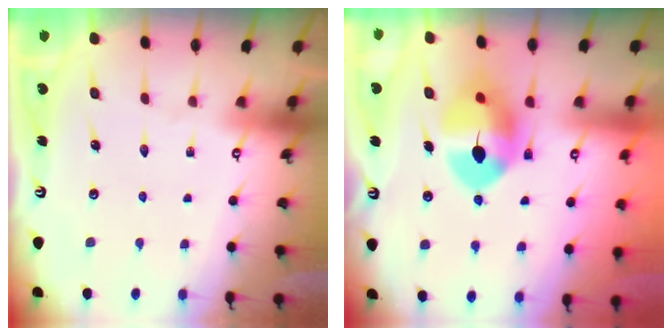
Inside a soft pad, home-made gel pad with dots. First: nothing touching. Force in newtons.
{"total": 11.3, "press": 11.1, "slide": 2.0}